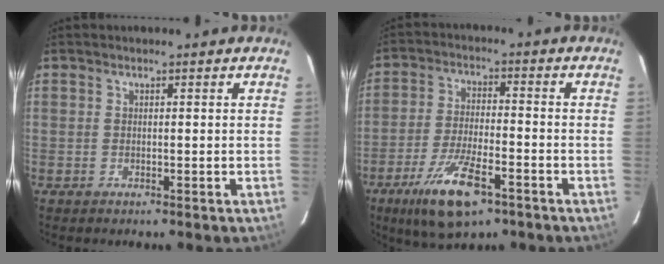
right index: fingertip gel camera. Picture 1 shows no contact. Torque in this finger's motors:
{"motor_torque": [1.11, -1.02, 0.57, 0.14]}